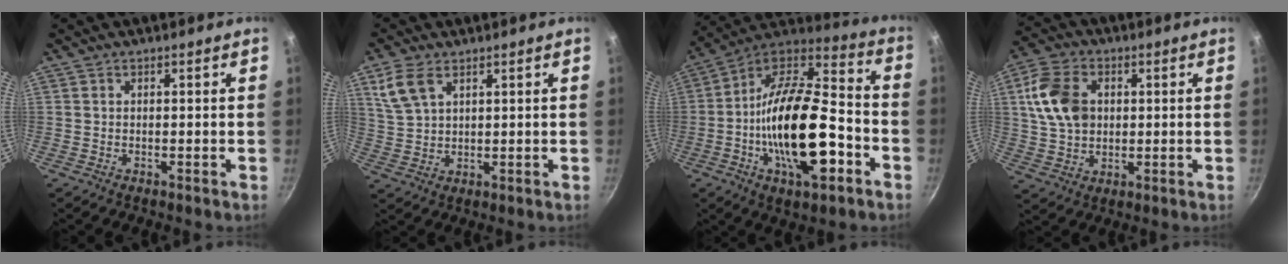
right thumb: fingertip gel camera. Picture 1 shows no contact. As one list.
[{"total": 6.8, "force": [3.5, 3.8, 4.4], "torque": [-0.087, -0.005, 0.078]}, {"total": 25.1, "force": [-6.8, 11.2, 21.4], "torque": [-0.357, 0.042, -0.124]}, {"total": 12.3, "force": [2.4, 8.9, 8.1], "torque": [-0.138, 0.004, 0.042]}]